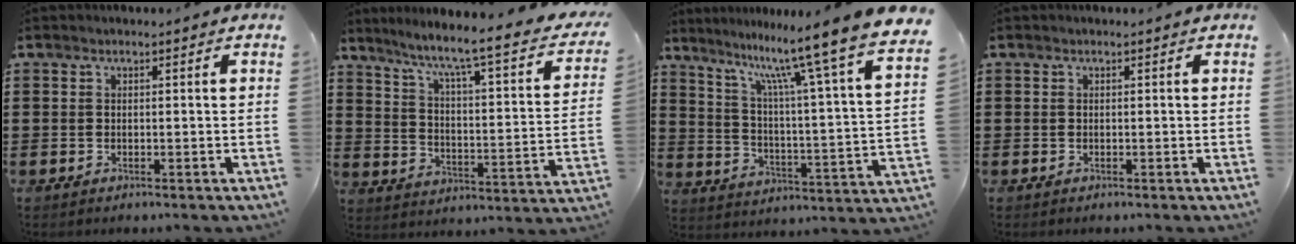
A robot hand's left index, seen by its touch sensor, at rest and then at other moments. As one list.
[{"total": 6.0, "force": [4.4, -0.6, 4.0], "torque": [-0.099, -0.045, 0.058]}, {"total": 11.7, "force": [9.7, -1.4, 6.4], "torque": [-0.137, -0.088, 0.146]}, {"total": 0.0}]